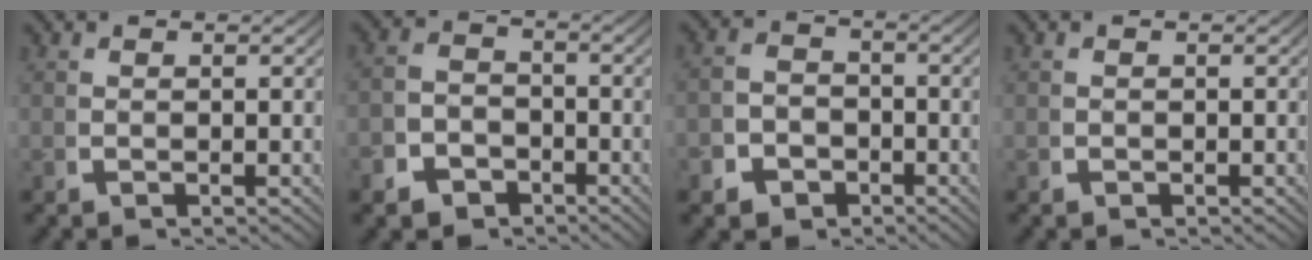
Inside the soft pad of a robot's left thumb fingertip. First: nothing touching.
{"total": 4.5, "force": [-2.8, 3.4, 1.1], "torque": [-0.015, -0.019, -0.046]}
{"total": 4.9, "force": [-2.5, 3.9, 1.5], "torque": [-0.022, -0.020, -0.040]}
{"total": 0.0}